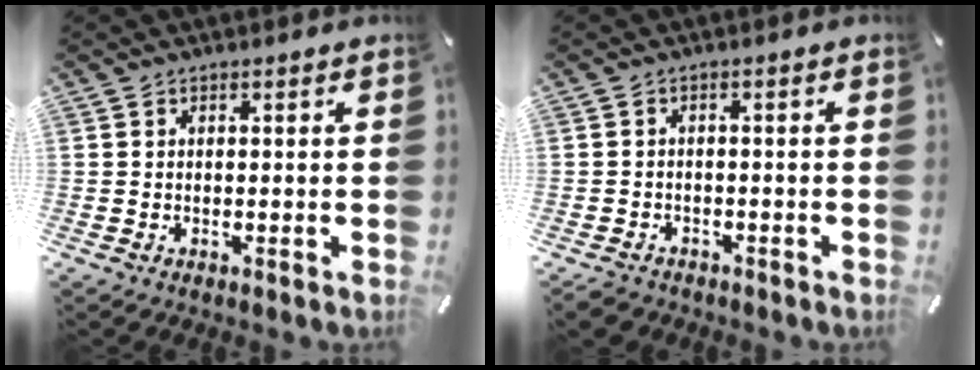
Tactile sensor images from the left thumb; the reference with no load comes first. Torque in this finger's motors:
{"motor_torque": [0.00, 0.00, 0.06, 0.06, 0.00]}